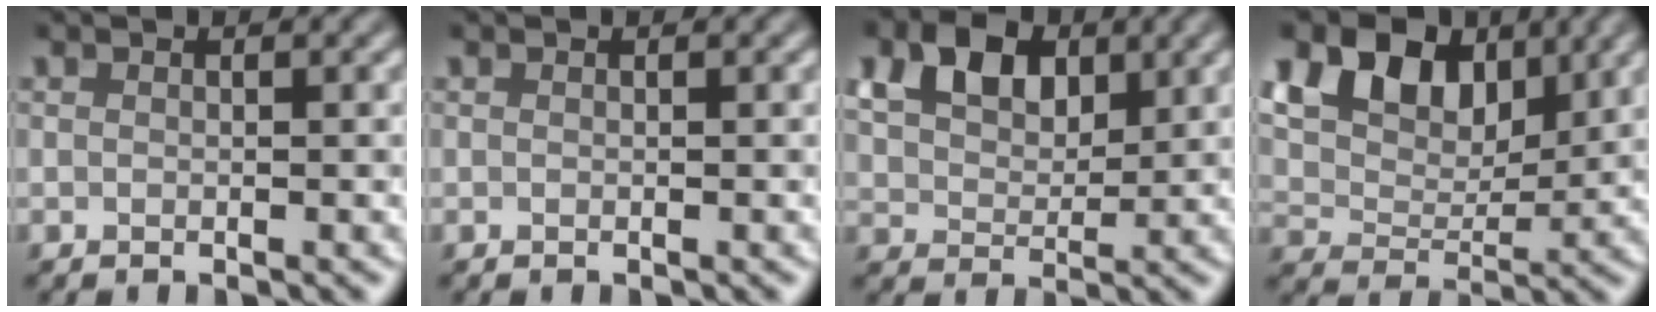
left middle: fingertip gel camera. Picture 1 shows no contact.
{"total": 0.0}
{"total": 5.5, "force": [2.6, 3.7, 3.2], "torque": [-0.071, 0.006, 0.040]}
{"total": 9.7, "force": [5.1, 6.2, 5.4], "torque": [-0.108, 0.023, 0.072]}